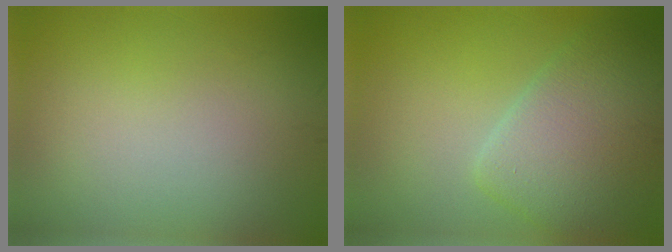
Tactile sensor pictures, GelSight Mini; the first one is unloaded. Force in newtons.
{"total": 6.2, "press": 6.2, "slide": 0.4}